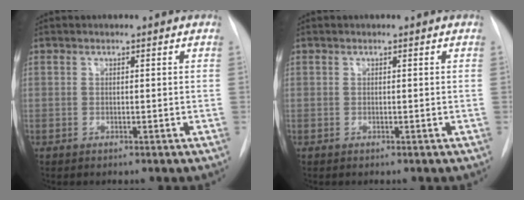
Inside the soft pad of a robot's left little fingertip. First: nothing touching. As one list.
[{"total": 0.0}]